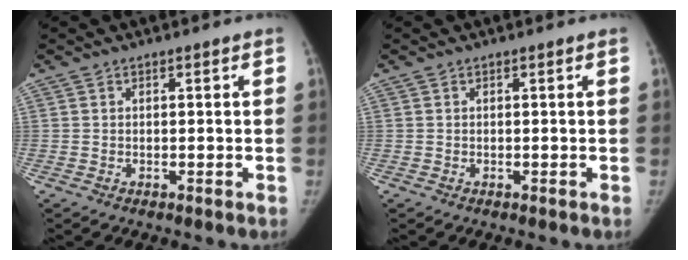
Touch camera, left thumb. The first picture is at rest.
{"total": 0.0}